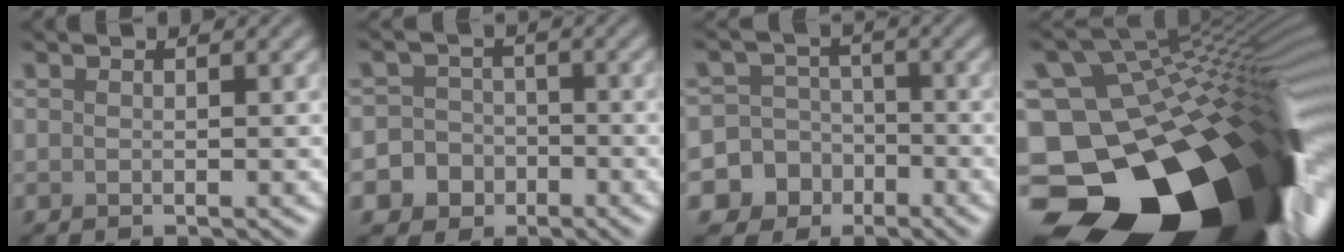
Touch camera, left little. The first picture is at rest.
{"total": 6.4, "force": [-3.2, 5.5, 0.7], "torque": [0.001, -0.011, -0.074]}
{"total": 10.5, "force": [-5.2, 9.1, 0.7], "torque": [-0.029, -0.019, -0.102]}
{"total": 22.0, "force": [-10.9, 13.3, 13.6], "torque": [-0.196, -0.029, -0.141]}